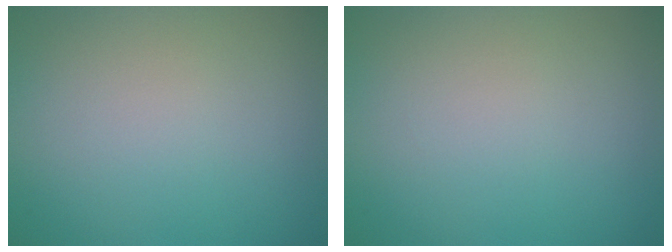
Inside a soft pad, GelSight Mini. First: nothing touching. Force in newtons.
{"total": 0.0}